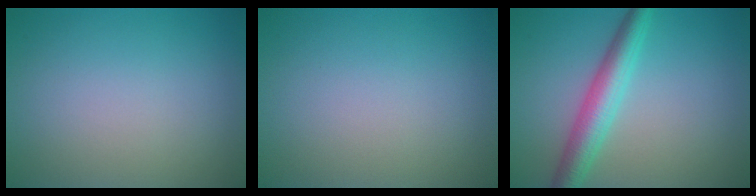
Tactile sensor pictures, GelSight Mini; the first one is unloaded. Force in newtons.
{"total": 0.0}
{"total": 4.4, "press": 4.4, "slide": 0.1}